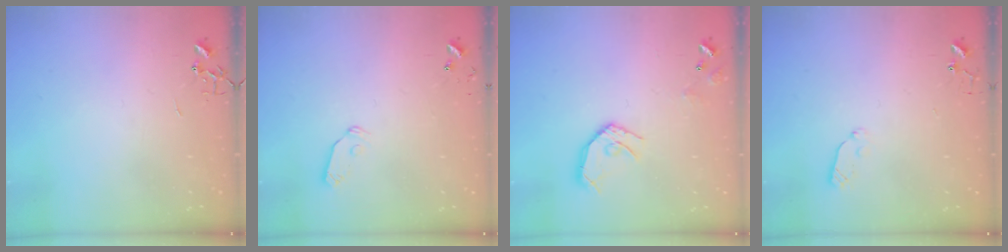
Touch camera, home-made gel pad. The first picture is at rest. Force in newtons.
{"total": 5.6, "press": 5.6, "slide": 0.3}
{"total": 11.7, "press": 11.6, "slide": 1.2}
{"total": 4.5, "press": 4.5, "slide": 0.4}